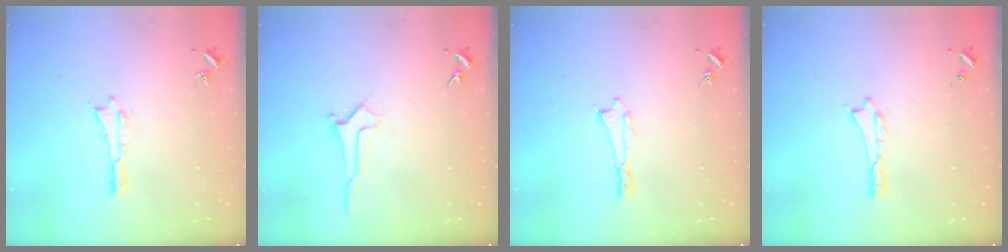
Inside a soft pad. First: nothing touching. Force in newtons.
{"total": 1.0, "press": 1.0, "slide": 0.0}
{"total": 0.0}
{"total": 0.0}